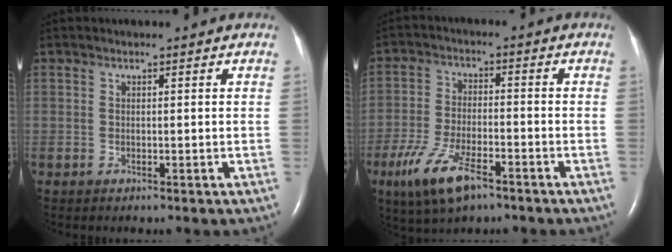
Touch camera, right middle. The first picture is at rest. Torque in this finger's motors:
{"motor_torque": [1.29, -0.83, 0.23, 0.06]}